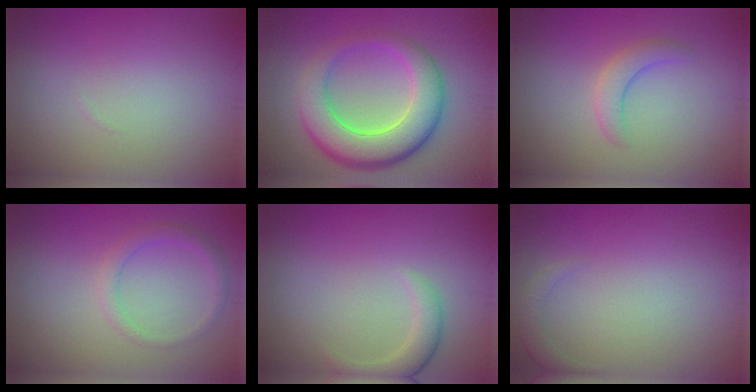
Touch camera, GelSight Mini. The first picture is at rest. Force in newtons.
{"total": 8.4, "press": 8.4, "slide": 0.3}
{"total": 2.3, "press": 2.2, "slide": 0.2}
{"total": 1.8, "press": 1.8, "slide": 0.1}
{"total": 2.5, "press": 2.5, "slide": 0.2}
{"total": 1.3, "press": 1.3, "slide": 0.2}